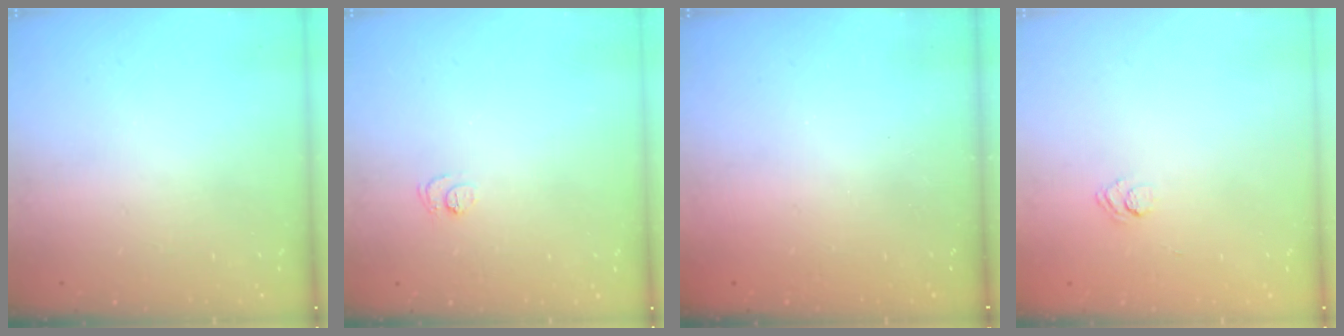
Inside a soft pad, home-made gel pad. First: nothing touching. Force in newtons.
{"total": 4.8, "press": 4.8, "slide": 0.4}
{"total": 2.6, "press": 2.5, "slide": 0.9}
{"total": 3.3, "press": 3.1, "slide": 1.1}